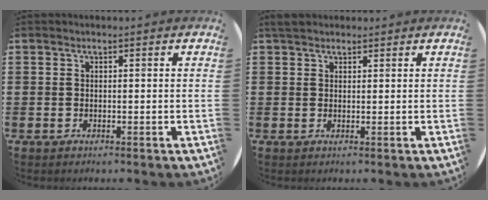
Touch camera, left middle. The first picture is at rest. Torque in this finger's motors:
{"motor_torque": [0.44, -0.34, 0.04, 0.05]}